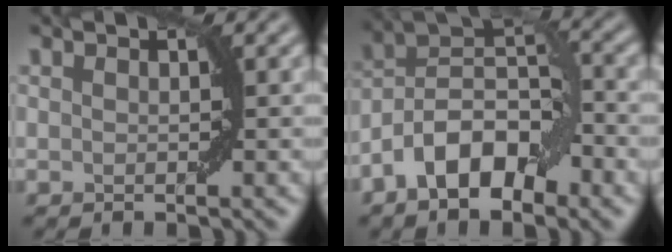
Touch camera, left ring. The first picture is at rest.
{"total": 8.1, "force": [-4.0, 3.8, 6.0], "torque": [-0.096, 0.017, -0.080]}